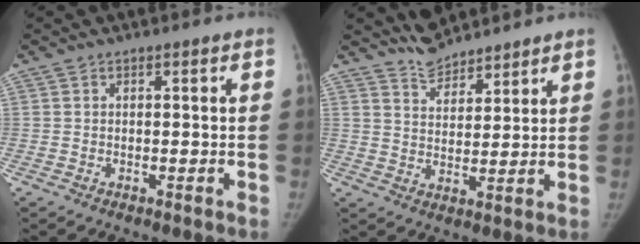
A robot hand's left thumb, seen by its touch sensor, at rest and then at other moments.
{"total": 6.2, "force": [5.9, 1.7, 0.7], "torque": [0.002, -0.036, 0.113]}